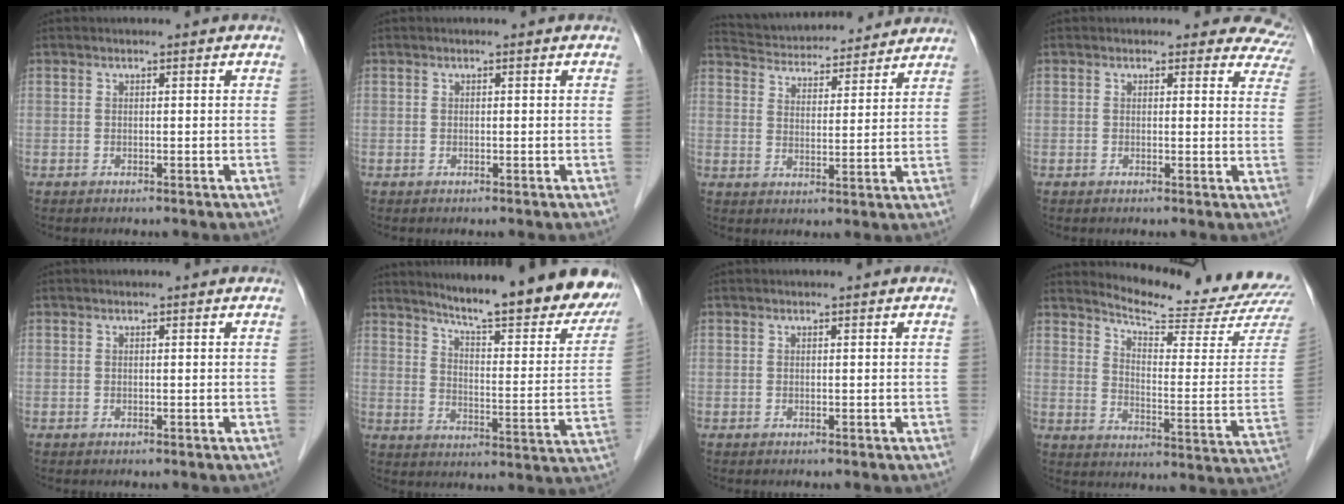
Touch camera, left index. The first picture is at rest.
{"total": 0.0}
{"total": 16.5, "force": [15.6, 3.2, 4.2], "torque": [-0.071, 0.032, 0.227]}
{"total": 7.5, "force": [6.6, 3.7, 0.4], "torque": [0.048, -0.014, 0.027]}
{"total": 0.0}
{"total": 23.1, "force": [20.3, 2.4, 10.9], "torque": [-0.153, -0.069, 0.259]}
{"total": 0.0}
{"total": 18.6, "force": [18.0, -0.5, 4.3], "torque": [-0.073, -0.123, 0.221]}